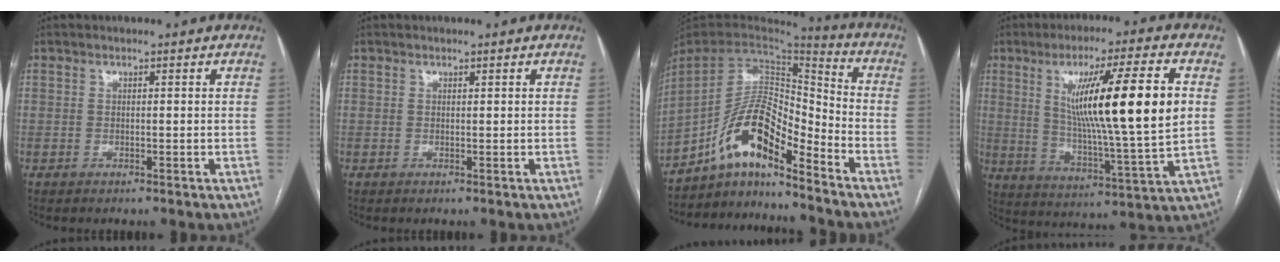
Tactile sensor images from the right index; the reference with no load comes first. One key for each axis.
{"total": 0.0}
{"total": 12.9, "fx": -9.0, "fy": 3.1, "fz": 8.8, "tx": -0.163, "ty": 0.030, "tz": -0.160}
{"total": 19.0, "fx": 4.0, "fy": 0.2, "fz": 18.5, "tx": -0.305, "ty": -0.009, "tz": 0.060}